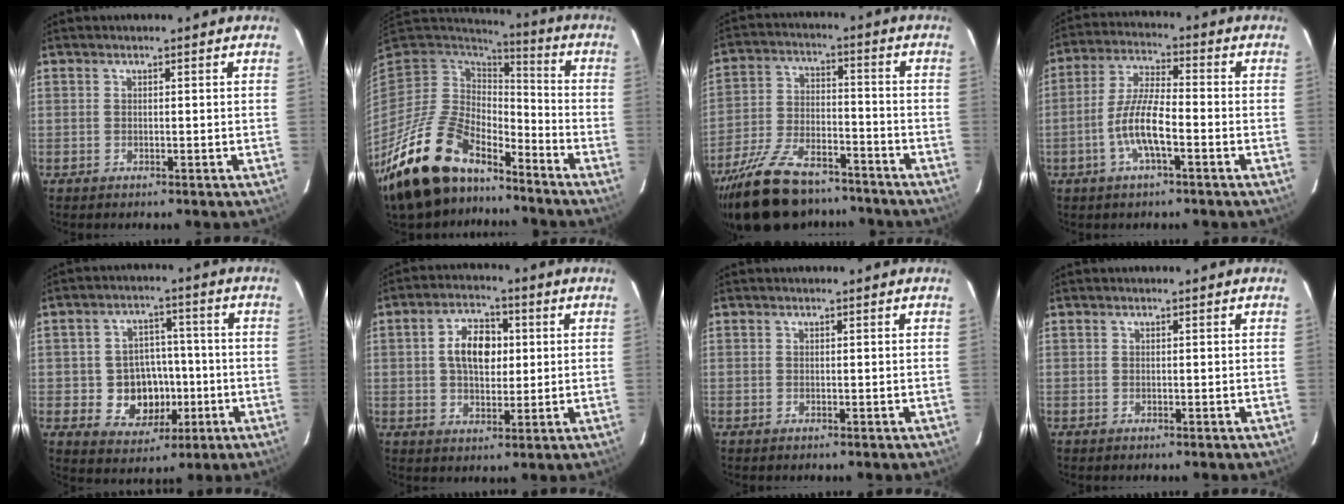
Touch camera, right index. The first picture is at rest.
{"total": 22.4, "force": [-16.1, 9.7, 12.2], "torque": [-0.252, -0.031, -0.283]}
{"total": 20.7, "force": [-16.6, 8.2, 9.2], "torque": [-0.198, -0.007, -0.263]}
{"total": 8.7, "force": [-3.4, 1.9, 7.8], "torque": [-0.163, 0.003, -0.066]}
{"total": 9.9, "force": [-2.3, 8.6, 4.3], "torque": [-0.099, 0.016, -0.019]}
{"total": 8.5, "force": [1.3, 5.3, 6.5], "torque": [-0.112, 0.021, 0.025]}
{"total": 0.0}
{"total": 0.0}